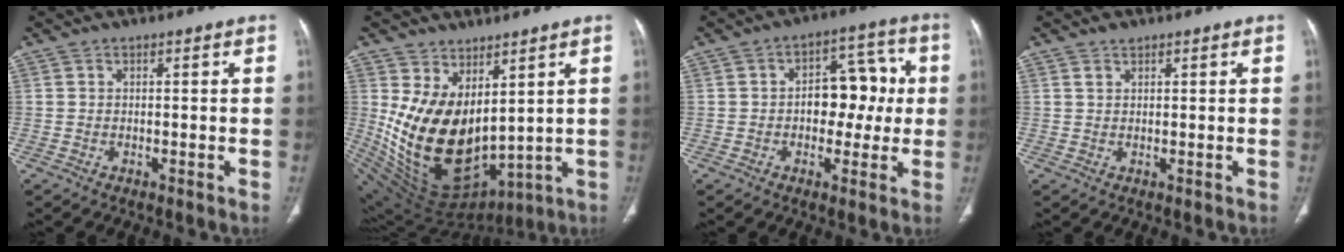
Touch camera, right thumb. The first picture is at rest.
{"total": 17.8, "force": [4.2, 10.8, 13.5], "torque": [-0.214, -0.052, 0.115]}
{"total": 10.9, "force": [0.1, 7.1, 8.3], "torque": [-0.065, 0.036, 0.000]}
{"total": 1.1, "force": [1.0, 0.5, 0.3], "torque": [-0.002, -0.005, 0.017]}